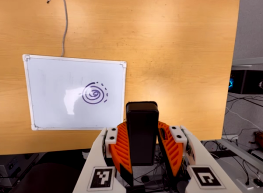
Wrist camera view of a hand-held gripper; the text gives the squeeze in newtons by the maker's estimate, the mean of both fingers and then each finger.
{"total": 7.1, "left": 6.4, "right": 7.8}